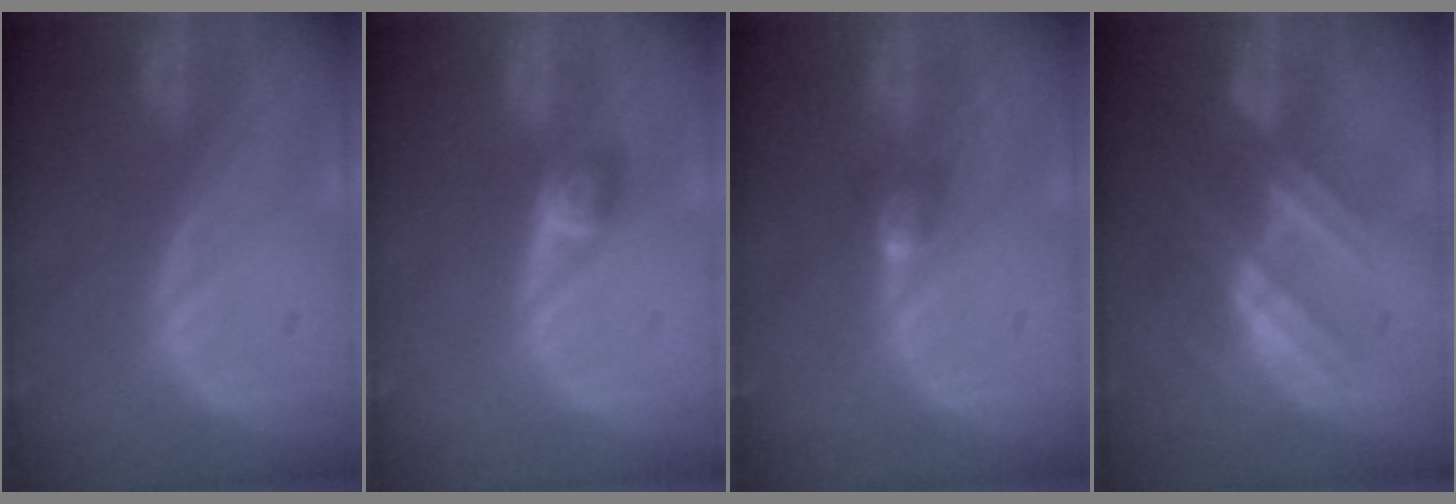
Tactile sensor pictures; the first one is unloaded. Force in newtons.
{"total": 2.7, "press": 2.5, "slide": 1.1}
{"total": 2.7, "press": 2.5, "slide": 0.9}
{"total": 7.2, "press": 6.5, "slide": 3.1}